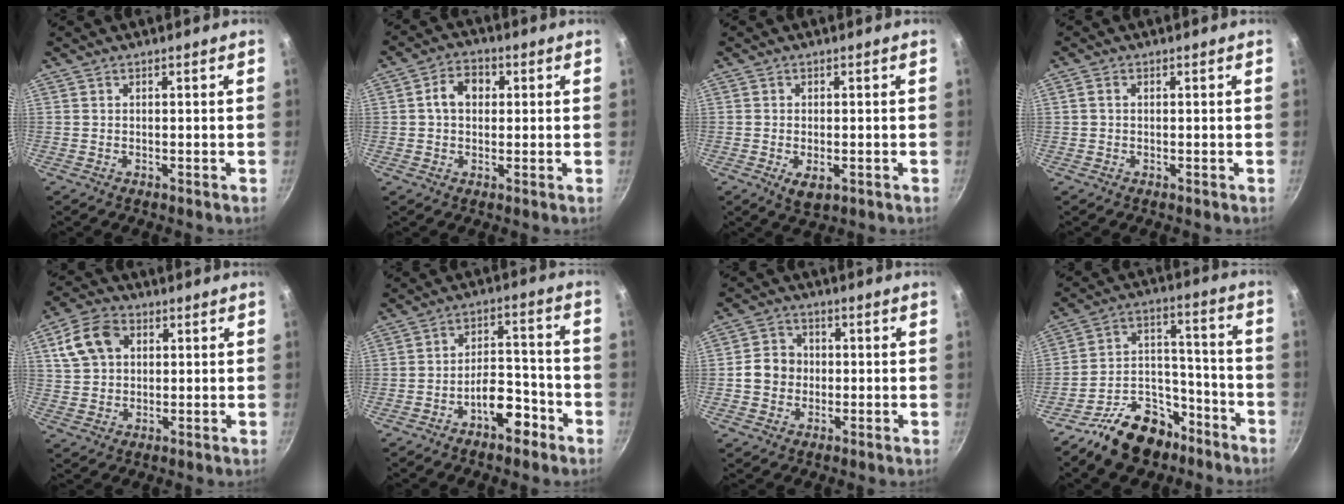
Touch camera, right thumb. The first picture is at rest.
{"total": 6.0, "force": [1.0, 4.5, 3.8], "torque": [-0.043, 0.014, 0.007]}
{"total": 4.0, "force": [-1.2, 2.1, 3.2], "torque": [-0.050, -0.008, -0.015]}
{"total": 1.1, "force": [0.1, 0.8, 0.7], "torque": [-0.014, 0.006, 0.002]}
{"total": 10.2, "force": [3.2, 7.5, 6.0], "torque": [-0.102, 0.011, 0.053]}
{"total": 8.5, "force": [-5.0, 4.2, 5.5], "torque": [-0.058, 0.056, -0.074]}
{"total": 6.4, "force": [-0.3, 5.8, 2.8], "torque": [-0.021, 0.013, -0.016]}
{"total": 15.8, "force": [-11.0, 8.9, 7.0], "torque": [-0.078, 0.099, -0.178]}